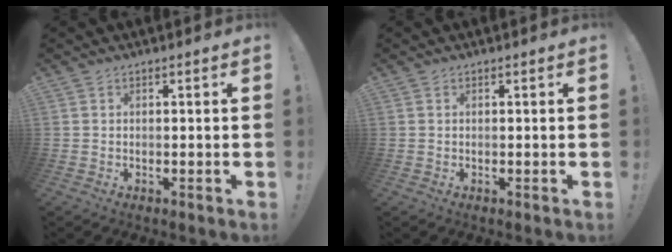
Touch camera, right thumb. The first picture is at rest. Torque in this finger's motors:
{"motor_torque": [0.09, 0.05, -0.28, -0.06, 0.04]}